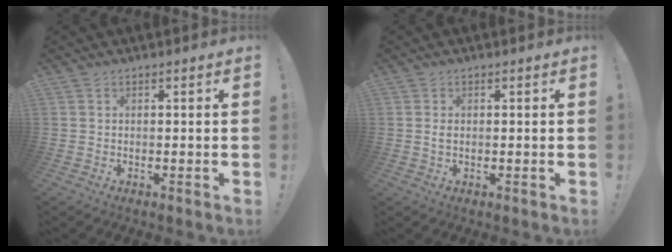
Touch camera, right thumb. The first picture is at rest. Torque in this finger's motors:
{"motor_torque": [-0.24, 0.06, -0.13, 0.10, 0.00]}